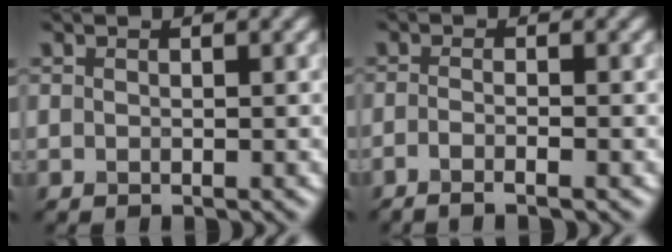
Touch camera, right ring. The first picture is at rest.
{"total": 2.7, "force": [-1.3, 0.8, 2.2], "torque": [-0.025, -0.006, -0.030]}